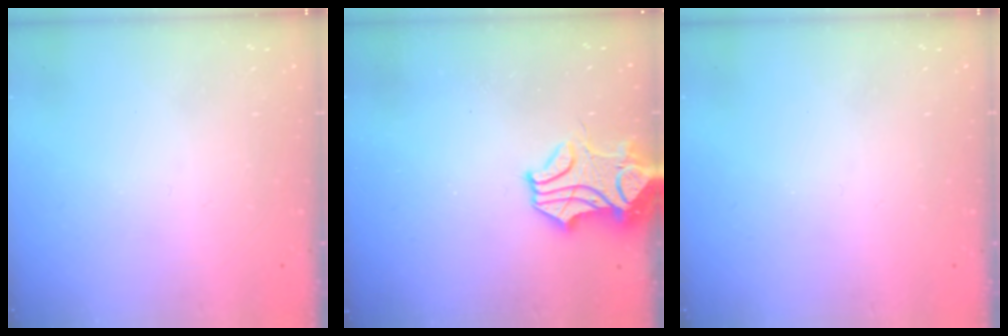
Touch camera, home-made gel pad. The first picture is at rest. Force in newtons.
{"total": 2.2, "press": 1.8, "slide": 1.1}
{"total": 0.0}